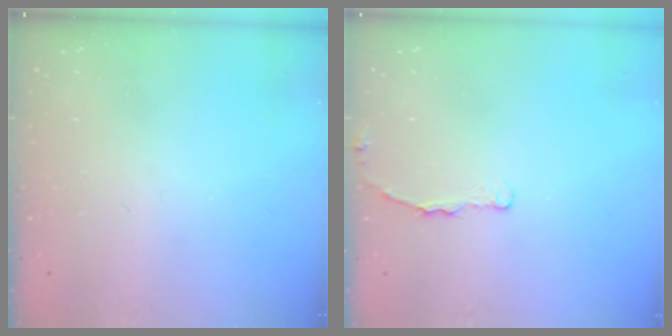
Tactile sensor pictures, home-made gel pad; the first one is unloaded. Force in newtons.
{"total": 2.3, "press": 2.3, "slide": 0.4}